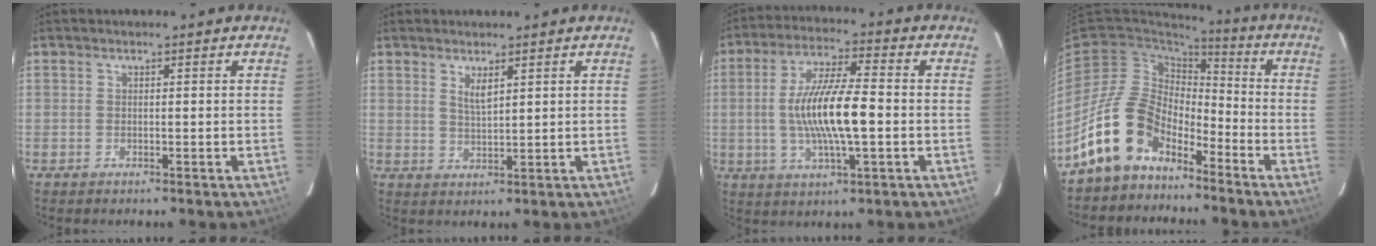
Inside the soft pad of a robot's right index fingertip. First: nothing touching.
{"total": 2.8, "force": [1.6, 0.8, 2.2], "torque": [-0.039, -0.004, 0.030]}
{"total": 13.0, "force": [-1.2, 2.6, 12.7], "torque": [-0.242, 0.000, -0.022]}
{"total": 13.8, "force": [-9.6, 7.6, 6.4], "torque": [-0.128, 0.020, -0.174]}